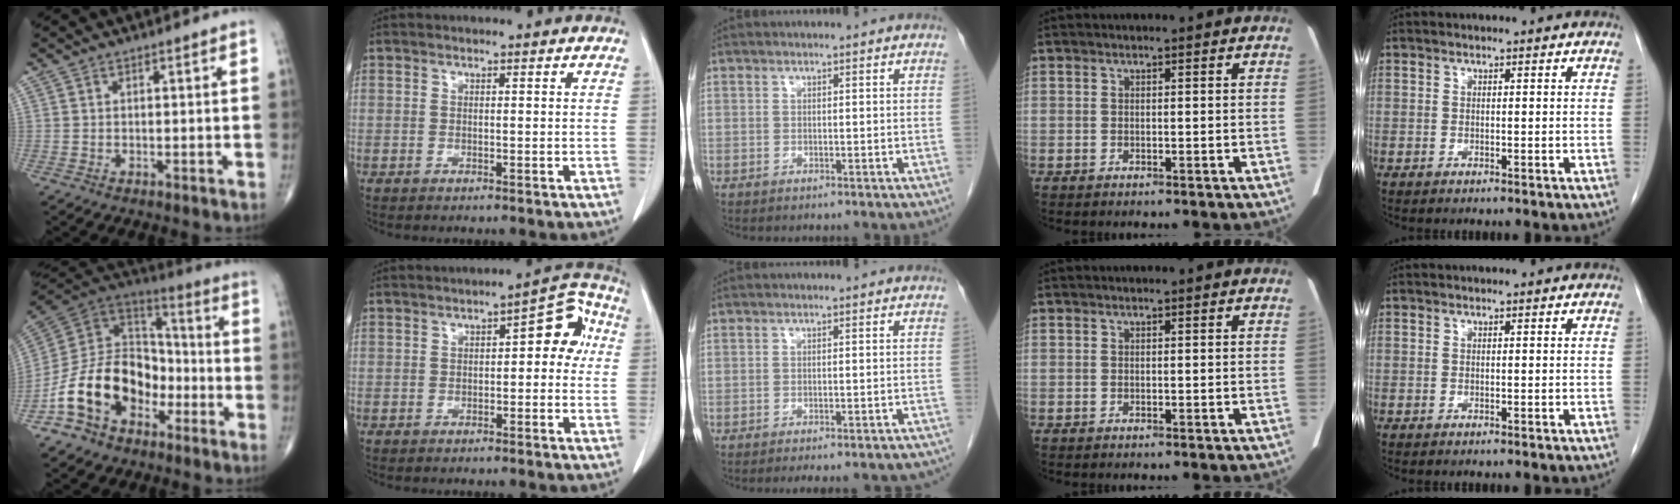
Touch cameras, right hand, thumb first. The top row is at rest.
{"thumb": {"total": 18.0, "force": [-7.3, 12.9, 10.4], "torque": [-0.153, 0.079, -0.140]}, "index": {"total": 7.0, "force": [0.6, 3.2, 6.2], "torque": [-0.062, 0.036, 0.000]}, "middle": {"total": 13.2, "force": [-12.1, 2.7, 4.5], "torque": [-0.059, 0.000, -0.128]}}